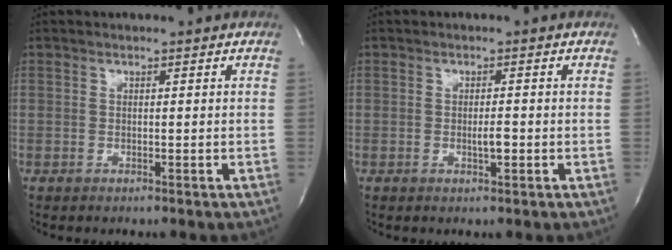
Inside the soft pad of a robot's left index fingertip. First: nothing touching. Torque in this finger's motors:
{"motor_torque": [0.15, 0.02, 0.00, 0.01]}